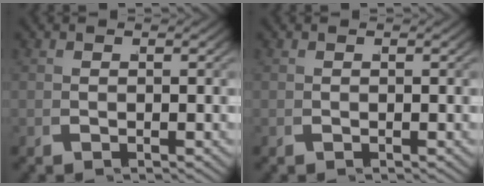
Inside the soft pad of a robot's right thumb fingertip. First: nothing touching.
{"total": 0.0}